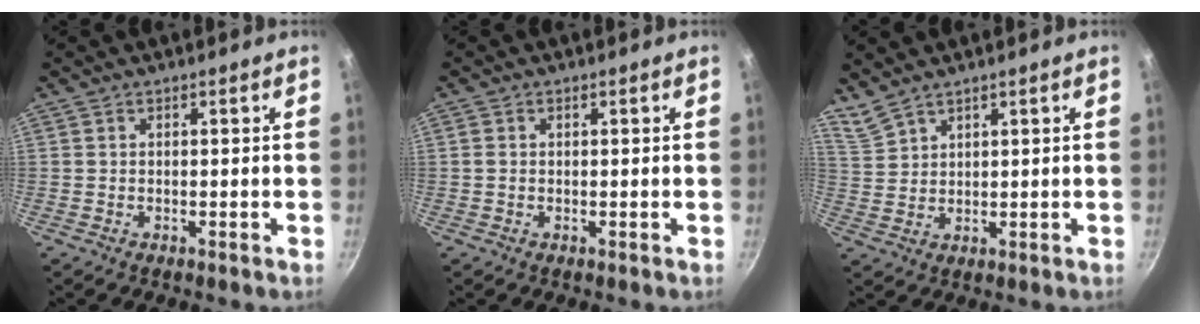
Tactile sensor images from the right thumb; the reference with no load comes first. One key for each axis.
{"total": 1.0, "fx": 0.2, "fy": 0.8, "fz": 0.6, "tx": -0.011, "ty": 0.004, "tz": 0.003}
{"total": 4.0, "fx": 3.7, "fy": 1.2, "fz": 1.1, "tx": -0.023, "ty": -0.011, "tz": 0.084}